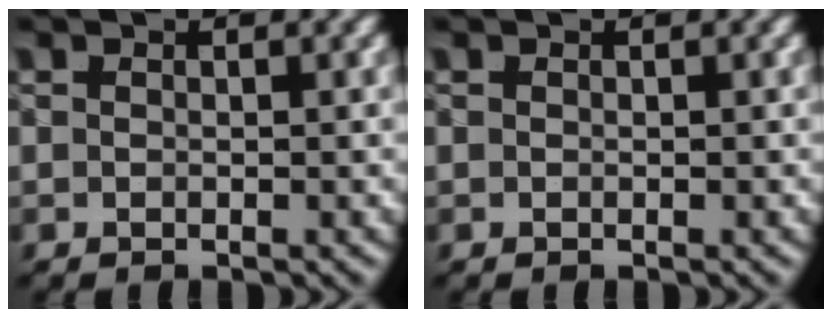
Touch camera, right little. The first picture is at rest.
{"total": 0.0}